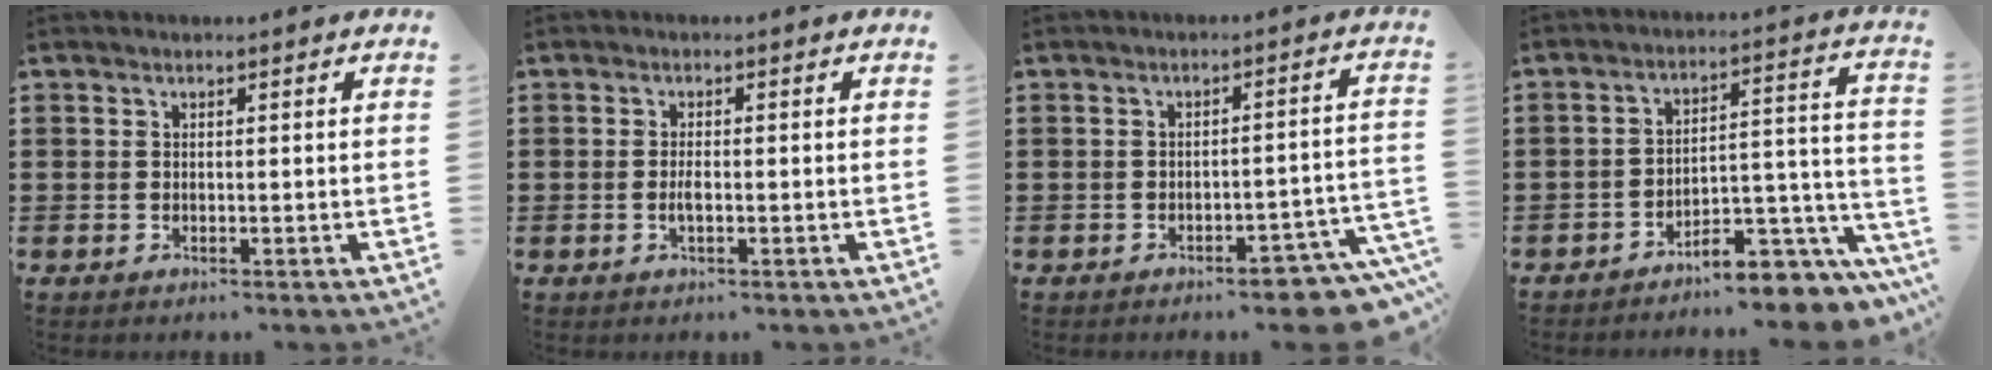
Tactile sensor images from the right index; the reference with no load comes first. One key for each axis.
{"total": 1.7, "fx": -0.4, "fy": 0.5, "fz": 1.6, "tx": -0.037, "ty": -0.004, "tz": -0.010}
{"total": 5.1, "fx": -4.3, "fy": 0.8, "fz": 2.7, "tx": -0.042, "ty": -0.003, "tz": -0.078}
{"total": 7.3, "fx": -6.7, "fy": 1.2, "fz": 2.5, "tx": -0.031, "ty": 0.010, "tz": -0.128}